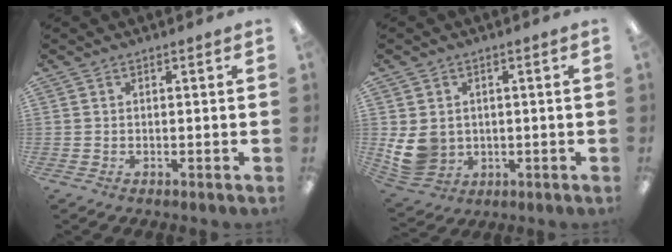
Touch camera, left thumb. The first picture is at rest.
{"total": 9.0, "force": [0.1, 8.0, 4.1], "torque": [-0.099, 0.006, 0.008]}